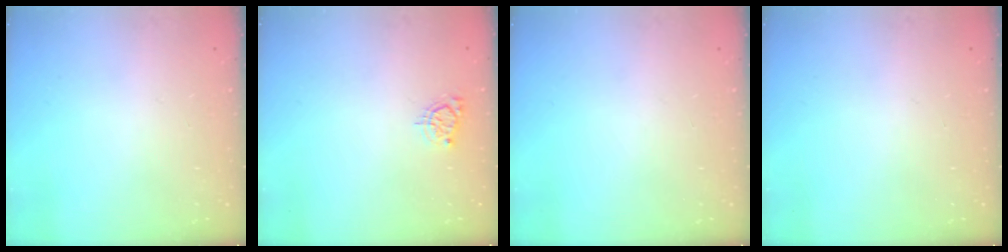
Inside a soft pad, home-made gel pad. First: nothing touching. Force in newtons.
{"total": 3.9, "press": 3.9, "slide": 0.5}
{"total": 0.0}
{"total": 0.0}